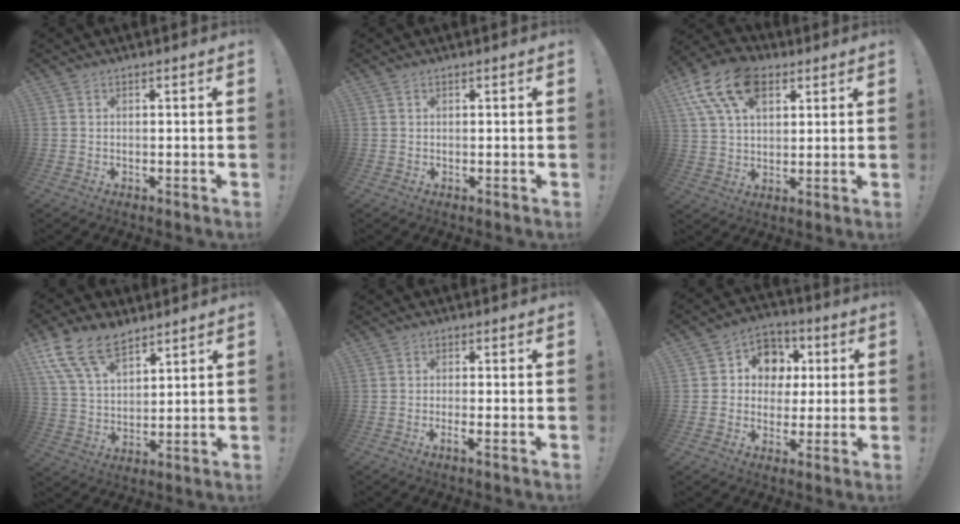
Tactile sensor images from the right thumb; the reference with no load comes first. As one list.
[{"total": 0.0}, {"total": 16.3, "force": [7.6, 10.3, 10.1], "torque": [-0.196, -0.021, 0.142]}, {"total": 14.4, "force": [9.8, 7.6, 7.3], "torque": [-0.154, -0.042, 0.187]}, {"total": 2.4, "force": [-0.6, -0.3, 2.3], "torque": [-0.039, -0.008, -0.010]}, {"total": 9.6, "force": [1.5, 9.1, 2.9], "torque": [-0.037, -0.002, 0.035]}]